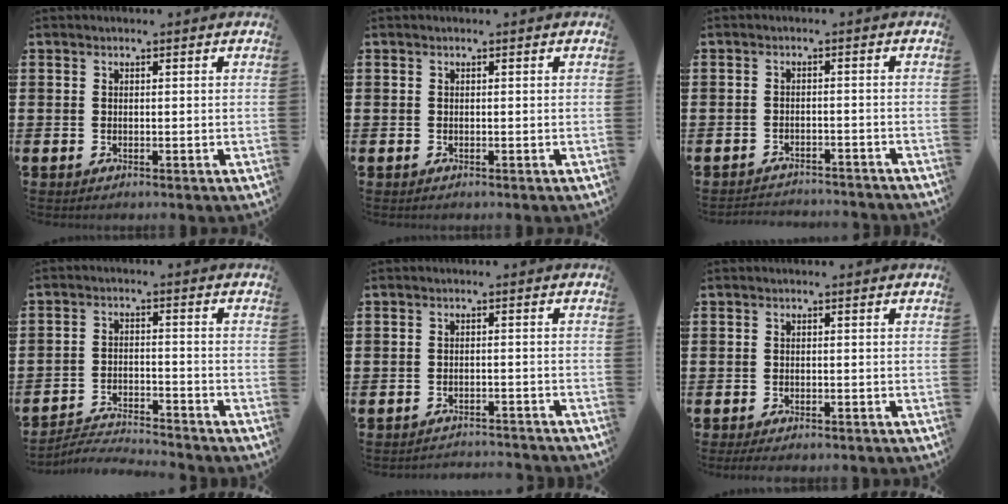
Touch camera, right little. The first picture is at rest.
{"total": 0.0}
{"total": 2.1, "force": [-2.1, 0.0, -0.3], "torque": [-0.002, 0.003, -0.047]}
{"total": 3.6, "force": [-3.6, 0.1, 0.1], "torque": [-0.007, 0.002, -0.076]}
{"total": 1.8, "force": [-1.8, -0.1, -0.1], "torque": [-0.002, 0.005, -0.040]}
{"total": 1.0, "force": [-0.8, 0.2, 0.5], "torque": [-0.010, 0.000, -0.017]}